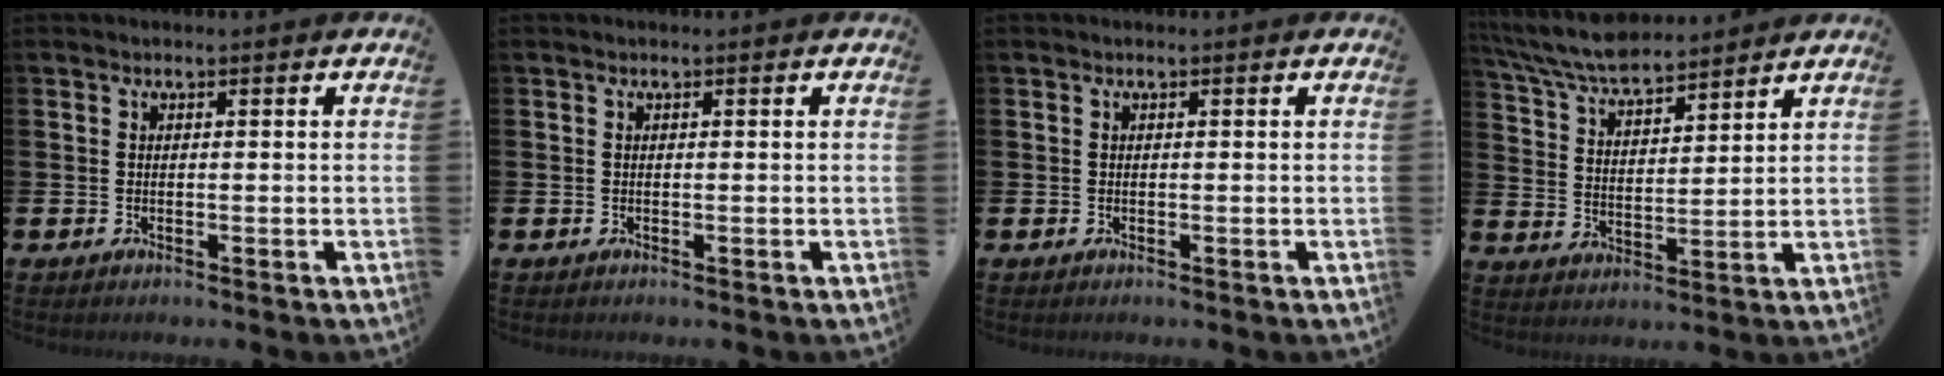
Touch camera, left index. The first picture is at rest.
{"total": 0.0}
{"total": 0.0}
{"total": 7.3, "force": [6.9, 1.1, 2.1], "torque": [-0.069, -0.032, 0.127]}